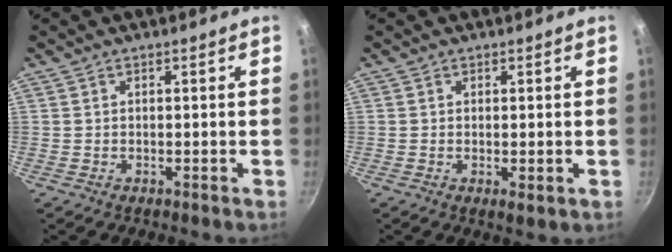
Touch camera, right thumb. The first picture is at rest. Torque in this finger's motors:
{"motor_torque": [-0.48, -0.14, -0.14, 0.00, 0.03]}